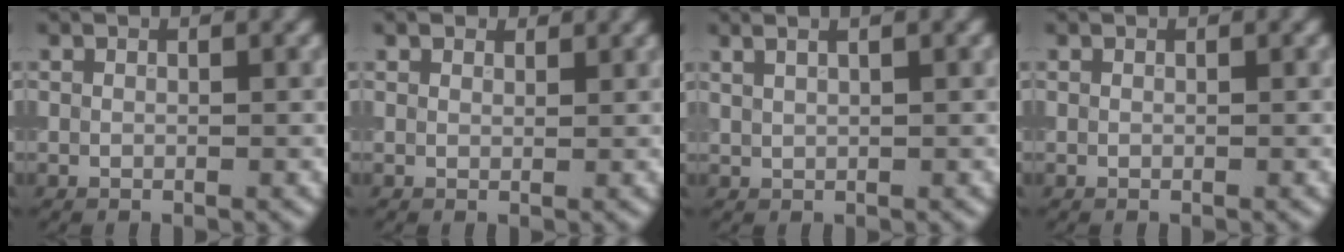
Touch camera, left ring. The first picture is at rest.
{"total": 1.4, "force": [1.2, 0.6, 0.3], "torque": [-0.009, 0.000, 0.013]}
{"total": 3.9, "force": [2.3, 1.7, 2.6], "torque": [-0.022, 0.026, 0.013]}
{"total": 0.0}